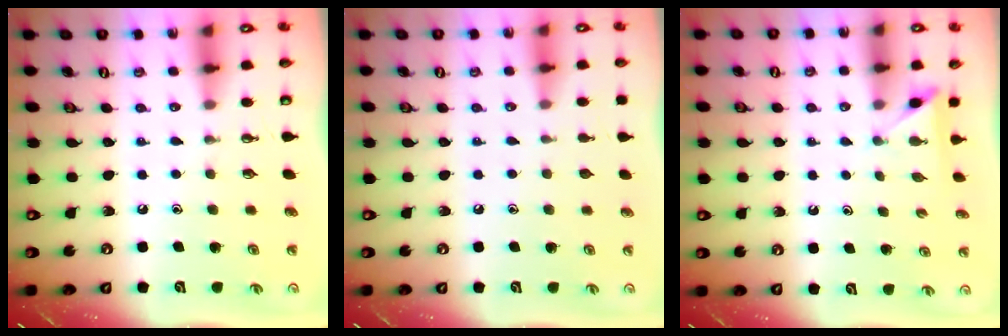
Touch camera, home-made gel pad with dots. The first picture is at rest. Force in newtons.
{"total": 0.0}
{"total": 2.5, "press": 2.4, "slide": 0.3}